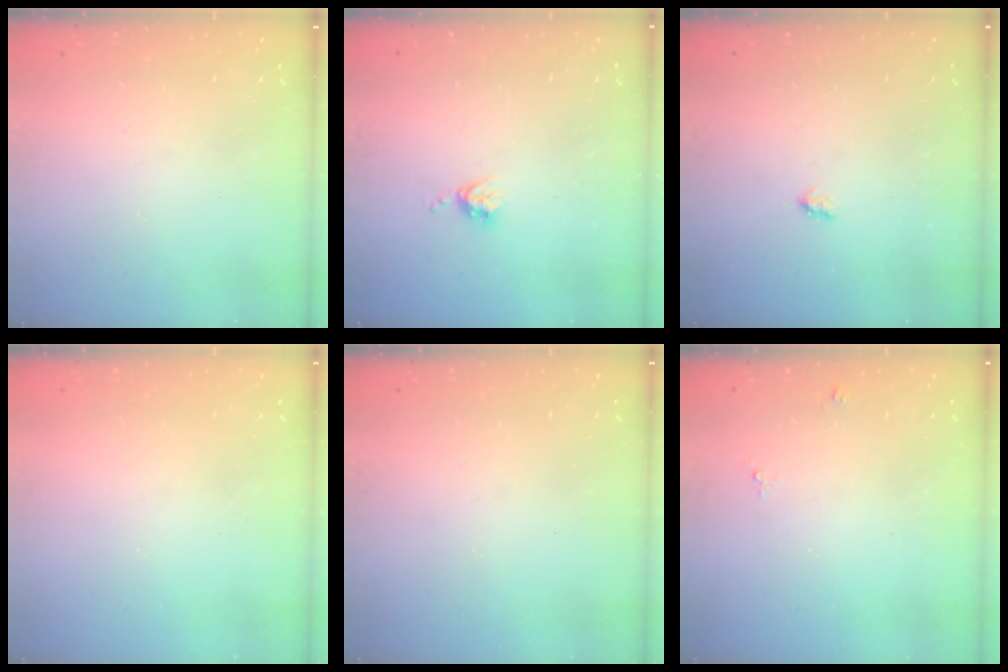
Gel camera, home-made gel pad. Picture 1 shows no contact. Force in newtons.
{"total": 3.8, "press": 3.7, "slide": 0.5}
{"total": 1.9, "press": 1.9, "slide": 0.3}
{"total": 0.0}
{"total": 0.0}
{"total": 4.1, "press": 4.1, "slide": 0.4}